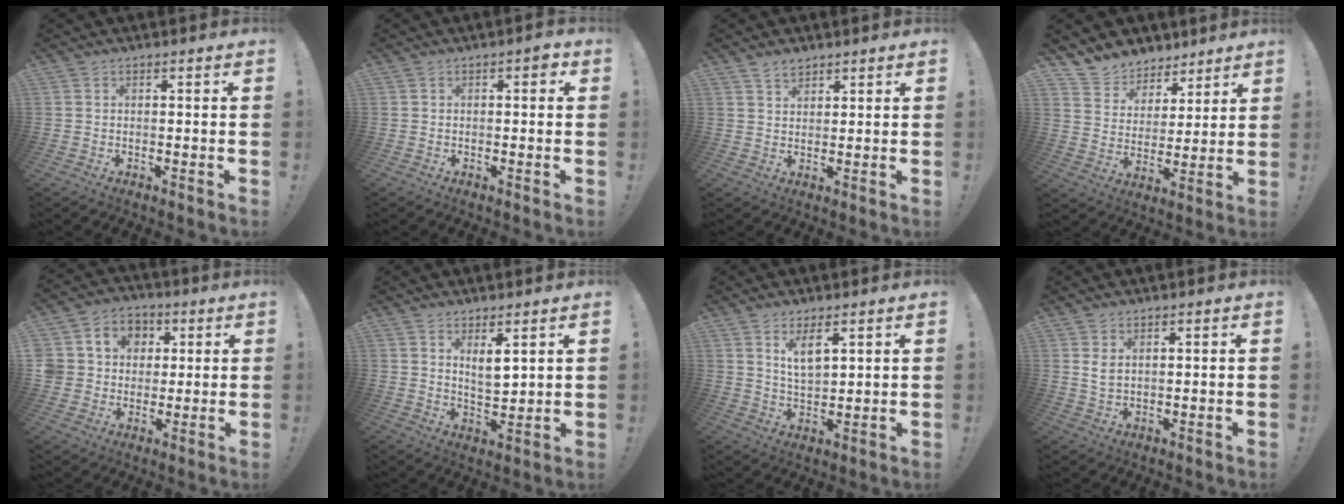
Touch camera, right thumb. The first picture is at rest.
{"total": 1.5, "force": [-0.3, 0.8, 1.2], "torque": [-0.012, 0.002, -0.010]}
{"total": 3.5, "force": [2.9, 1.8, 0.8], "torque": [-0.008, -0.016, 0.053]}
{"total": 9.0, "force": [6.9, 5.8, 0.1], "torque": [-0.006, -0.062, 0.137]}
{"total": 9.4, "force": [1.7, 8.8, 2.7], "torque": [-0.045, -0.004, 0.040]}
{"total": 5.6, "force": [3.7, 2.2, 3.6], "torque": [-0.061, -0.024, 0.066]}
{"total": 6.6, "force": [3.7, 2.6, 4.8], "torque": [-0.087, -0.015, 0.066]}
{"total": 3.4, "force": [1.6, 2.0, 2.3], "torque": [-0.036, -0.003, 0.031]}